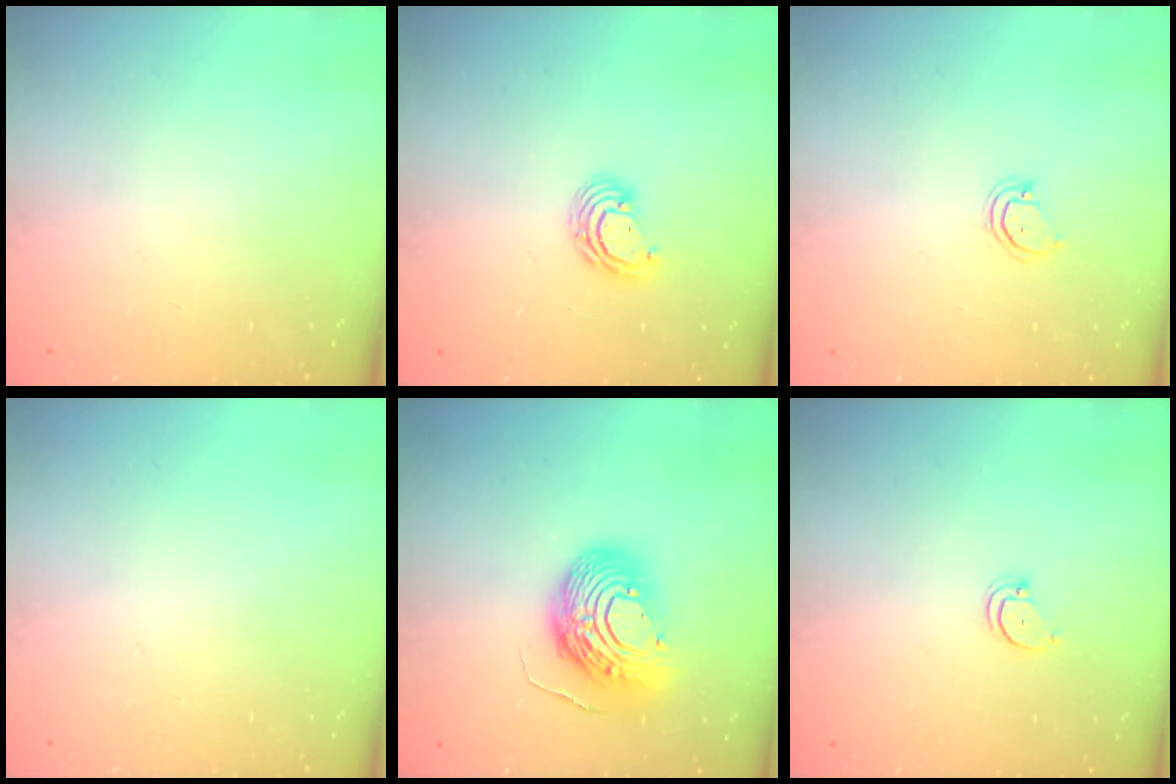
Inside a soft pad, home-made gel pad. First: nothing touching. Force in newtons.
{"total": 5.6, "press": 5.6, "slide": 0.3}
{"total": 3.6, "press": 3.6, "slide": 0.2}
{"total": 0.0}
{"total": 13.8, "press": 13.8, "slide": 1.1}
{"total": 2.4, "press": 2.4, "slide": 0.2}